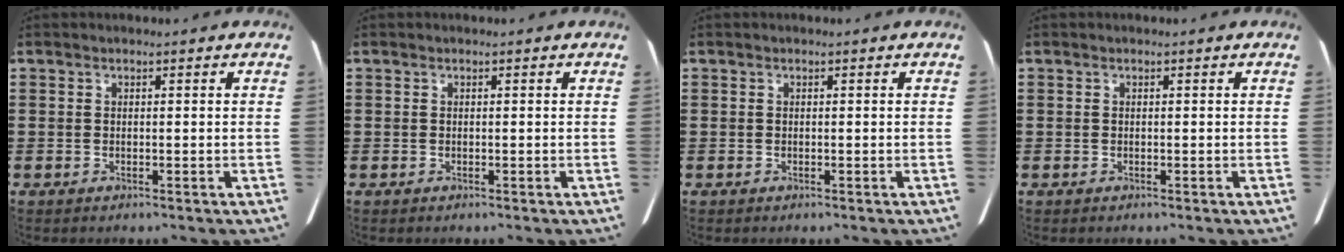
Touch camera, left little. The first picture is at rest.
{"total": 0.0}
{"total": 0.0}
{"total": 0.0}